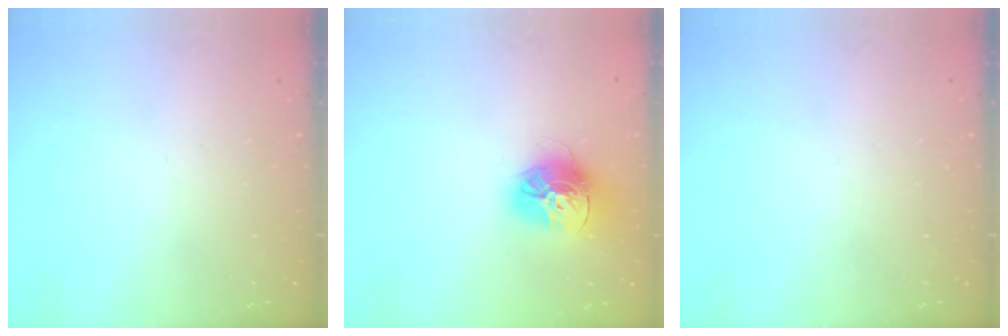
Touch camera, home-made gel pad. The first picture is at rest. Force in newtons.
{"total": 14.7, "press": 14.6, "slide": 1.4}
{"total": 0.0}